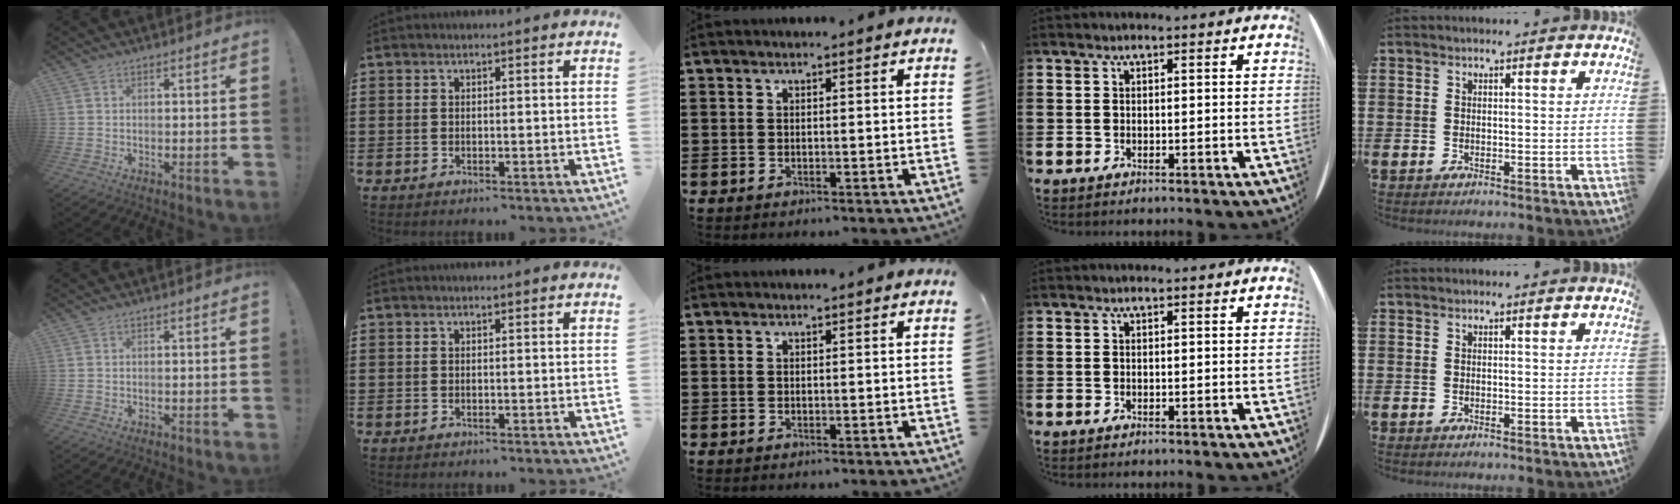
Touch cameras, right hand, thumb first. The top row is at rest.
{}